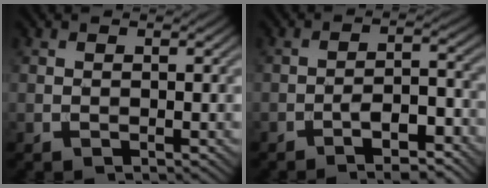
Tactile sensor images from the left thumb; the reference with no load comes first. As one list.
[{"total": 6.1, "force": [-3.9, 1.8, 4.3], "torque": [-0.065, 0.010, -0.061]}]